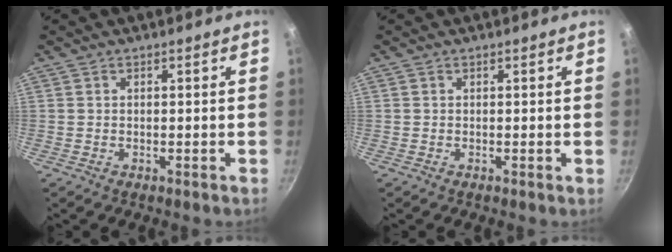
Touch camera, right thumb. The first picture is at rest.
{"total": 0.0}